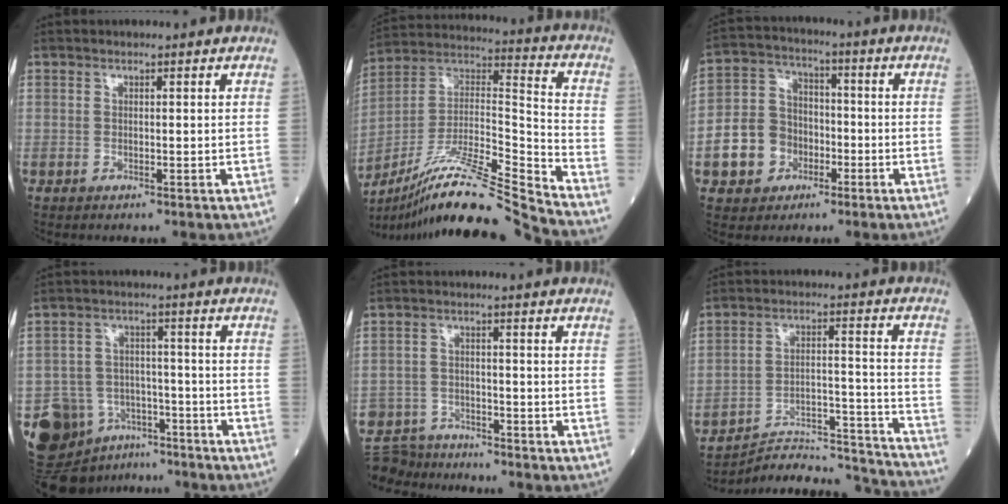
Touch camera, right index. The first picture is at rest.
{"total": 19.2, "force": [-16.8, -1.9, 9.0], "torque": [-0.180, 0.017, -0.307]}
{"total": 9.0, "force": [-2.9, 7.9, 3.3], "torque": [-0.079, 0.027, -0.047]}
{"total": 11.4, "force": [-7.0, 8.3, 3.3], "torque": [-0.065, 0.039, -0.107]}
{"total": 9.1, "force": [-8.5, 3.1, 0.8], "torque": [-0.018, 0.009, -0.141]}
{"total": 18.6, "force": [-18.3, -0.3, 3.6], "torque": [-0.039, 0.023, -0.271]}